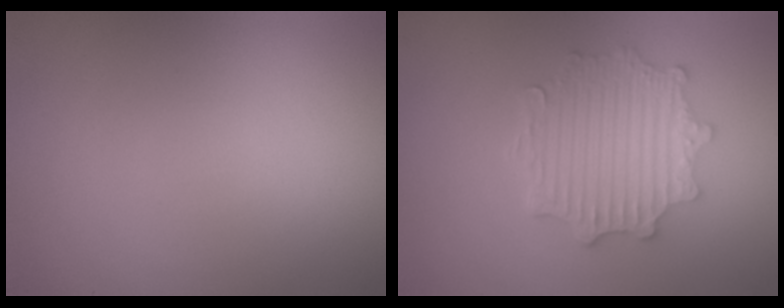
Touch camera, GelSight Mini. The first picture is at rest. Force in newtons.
{"total": 4.7, "press": 3.8, "slide": 2.7}